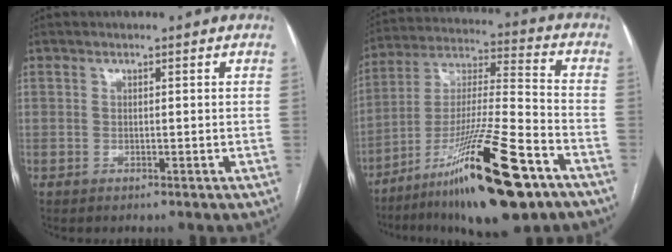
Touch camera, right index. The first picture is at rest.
{"total": 21.2, "force": [-12.5, 2.2, 17.0], "torque": [-0.292, -0.026, -0.213]}